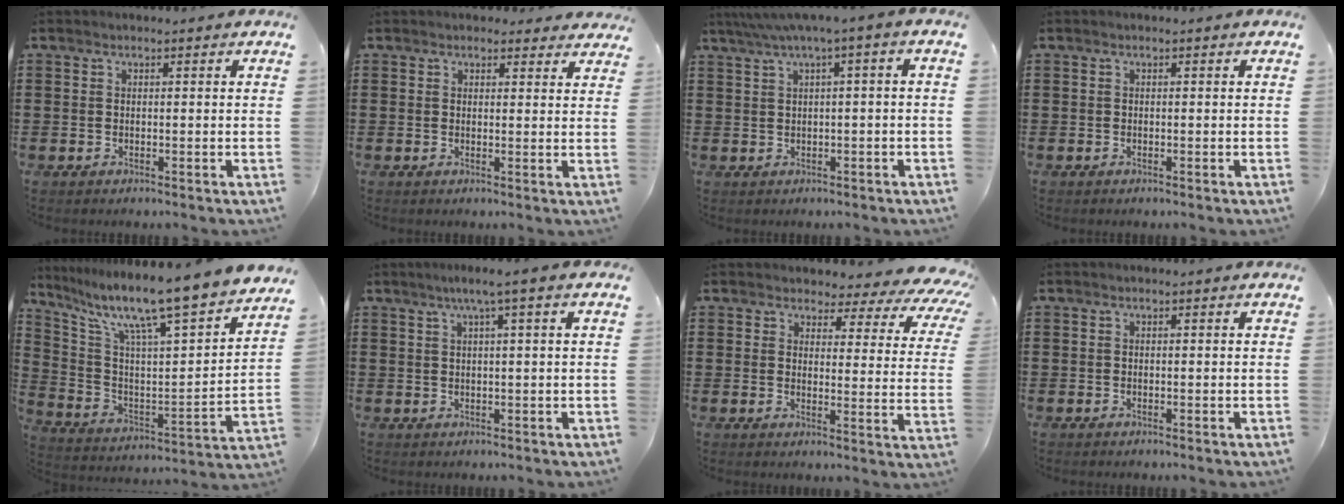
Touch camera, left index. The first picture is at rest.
{"total": 2.1, "force": [1.8, 1.0, 0.1], "torque": [0.000, -0.002, 0.033]}
{"total": 3.0, "force": [-0.1, -0.1, 3.0], "torque": [-0.053, -0.006, -0.005]}
{"total": 0.0}
{"total": 11.4, "force": [9.8, -0.1, 5.8], "torque": [-0.137, -0.081, 0.153]}
{"total": 2.8, "force": [1.2, -0.4, 2.5], "torque": [-0.047, -0.002, 0.017]}
{"total": 3.4, "force": [2.9, 1.3, 1.3], "torque": [-0.037, -0.017, 0.043]}
{"total": 0.0}